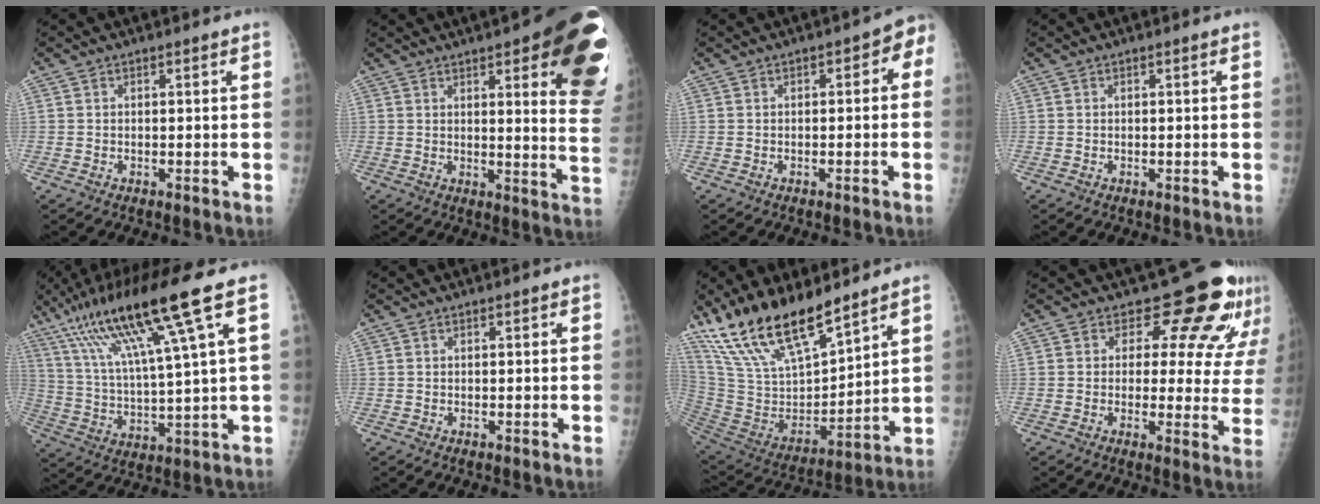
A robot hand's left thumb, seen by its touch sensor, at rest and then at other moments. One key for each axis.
{"total": 18.8, "fx": 9.7, "fy": 5.6, "fz": 15.1, "tx": -0.143, "ty": -0.057, "tz": 0.105}
{"total": 3.7, "fx": -0.8, "fy": 2.3, "fz": 2.8, "tx": -0.013, "ty": 0.026, "tz": -0.019}
{"total": 0.0}
{"total": 18.0, "fx": 9.5, "fy": 0.5, "fz": 15.3, "tx": -0.290, "ty": -0.016, "tz": 0.173}
{"total": 0.0}
{"total": 21.9, "fx": 16.4, "fy": 7.6, "fz": 12.4, "tx": -0.199, "ty": -0.070, "tz": 0.319}
{"total": 14.6, "fx": 11.4, "fy": 7.5, "fz": 5.2, "tx": 0.004, "ty": -0.059, "tz": 0.104}